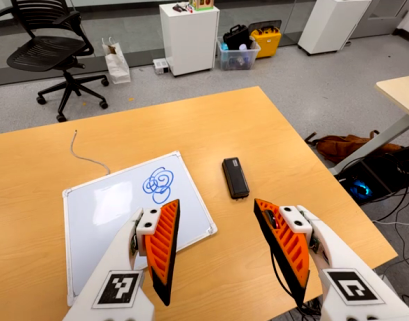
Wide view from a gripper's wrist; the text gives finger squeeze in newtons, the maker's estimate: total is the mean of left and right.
{"total": 0.0}